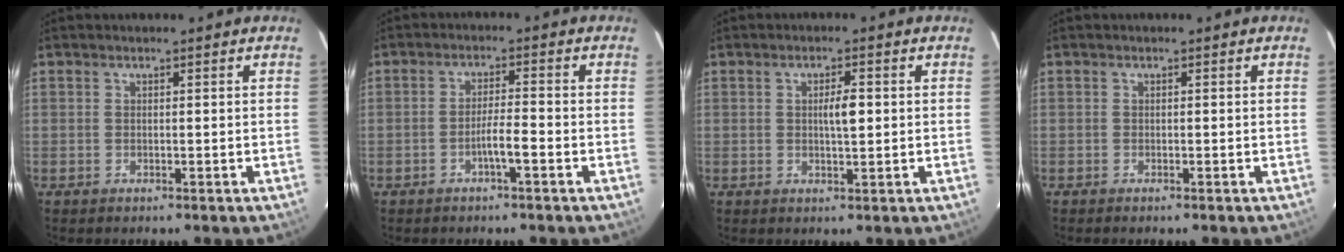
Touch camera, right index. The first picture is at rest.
{"total": 3.4, "force": [-1.6, 0.0, 2.9], "torque": [-0.048, 0.002, -0.030]}
{"total": 3.1, "force": [0.3, 0.6, 3.0], "torque": [-0.051, 0.001, 0.004]}
{"total": 0.6, "force": [-0.5, 0.0, 0.4], "torque": [-0.008, -0.002, -0.009]}